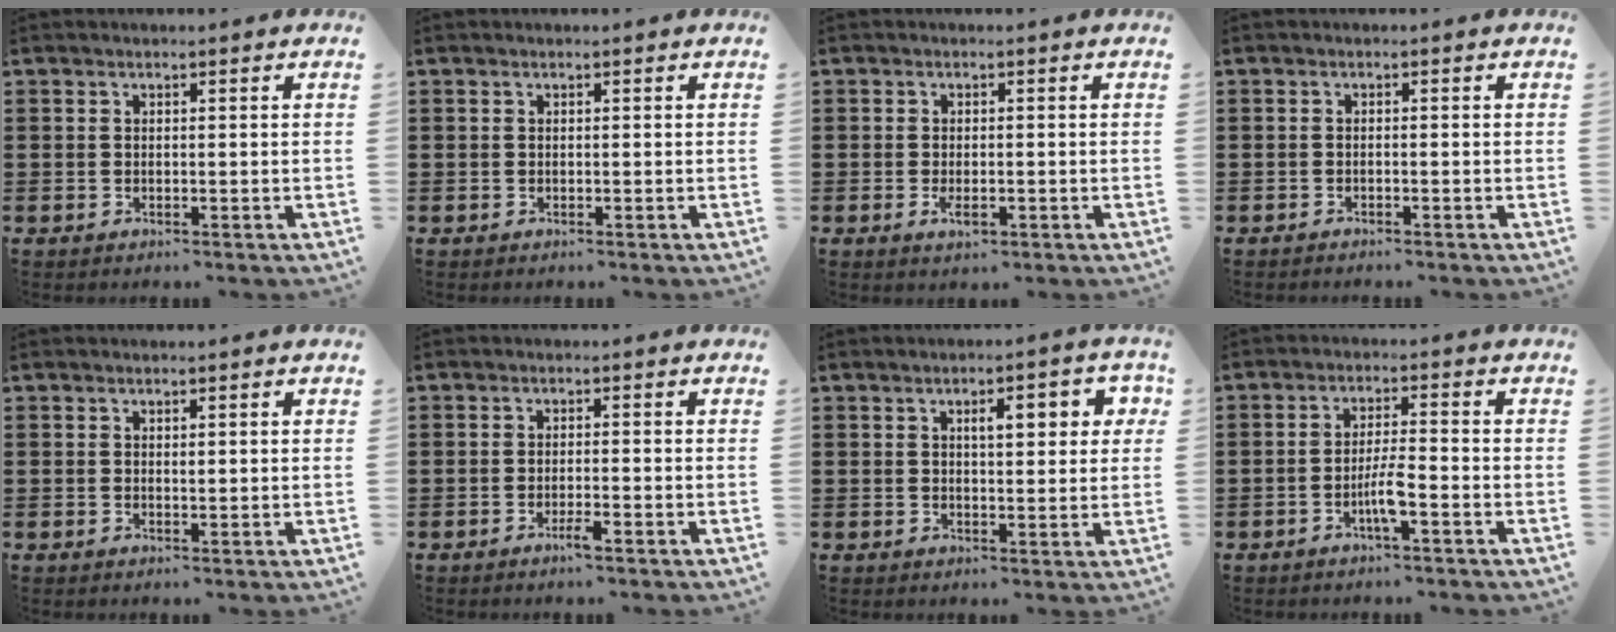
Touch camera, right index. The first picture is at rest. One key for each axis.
{"total": 0.0}
{"total": 2.1, "fx": -0.6, "fy": 0.9, "fz": 1.8, "tx": -0.042, "ty": -0.006, "tz": -0.013}
{"total": 0.8, "fx": -0.8, "fy": -0.2, "fz": 0.2, "tx": -0.005, "ty": -0.005, "tz": -0.015}
{"total": 0.7, "fx": 0.3, "fy": 0.2, "fz": 0.6, "tx": -0.012, "ty": 0.001, "tz": 0.005}
{"total": 2.3, "fx": -1.4, "fy": 0.1, "fz": 1.8, "tx": -0.037, "ty": -0.004, "tz": -0.026}
{"total": 4.6, "fx": 1.5, "fy": 1.6, "fz": 4.0, "tx": -0.058, "ty": 0.000, "tz": 0.017}
{"total": 4.2, "fx": -1.9, "fy": 0.4, "fz": 3.8, "tx": -0.079, "ty": -0.005, "tz": -0.039}